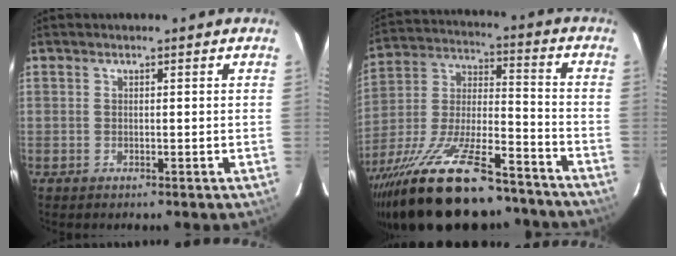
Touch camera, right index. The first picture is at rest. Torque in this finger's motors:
{"motor_torque": [1.49, -0.65, 1.05, 0.21]}